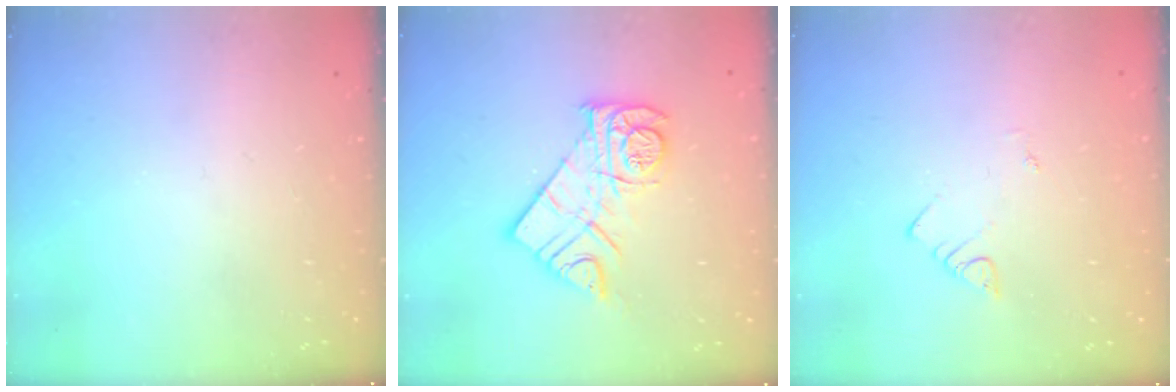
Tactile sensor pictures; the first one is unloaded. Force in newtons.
{"total": 13.9, "press": 13.8, "slide": 1.4}
{"total": 1.9, "press": 1.9, "slide": 0.2}